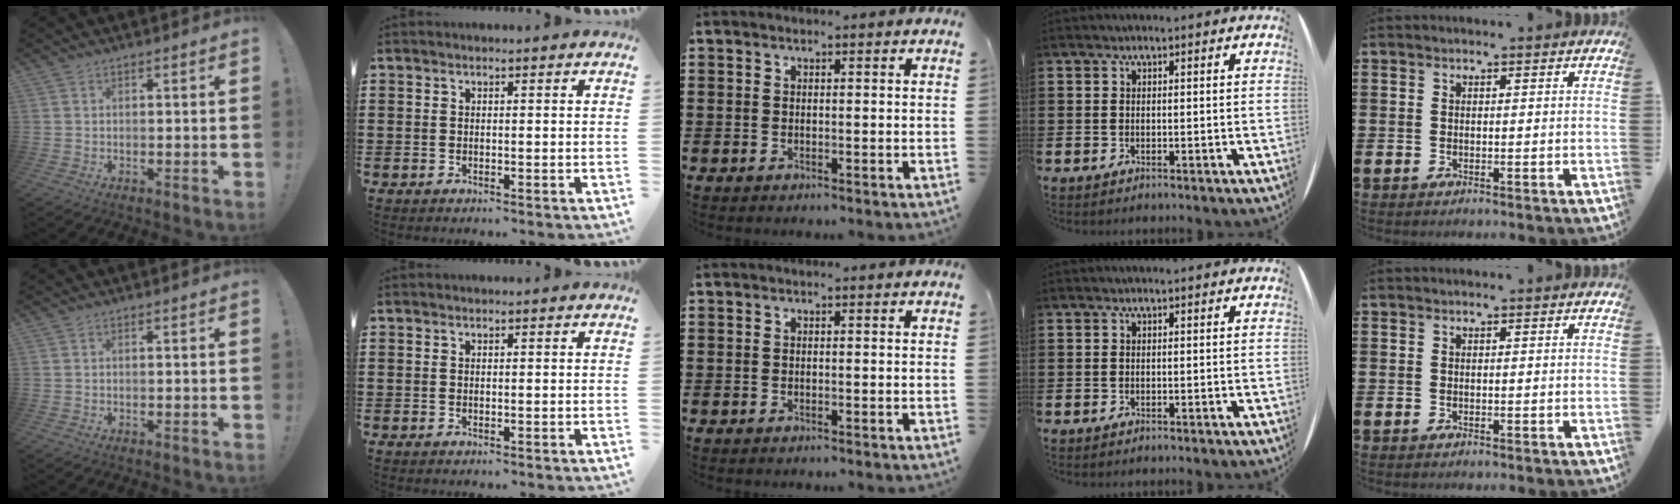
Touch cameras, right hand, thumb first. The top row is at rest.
{}